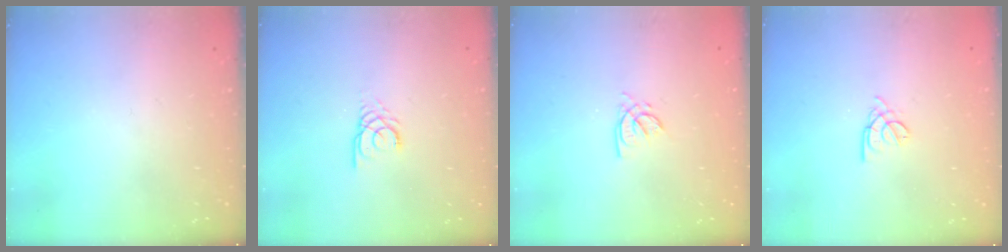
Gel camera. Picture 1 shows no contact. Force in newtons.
{"total": 2.9, "press": 2.9, "slide": 0.3}
{"total": 2.6, "press": 2.6, "slide": 0.2}
{"total": 2.2, "press": 2.1, "slide": 0.5}